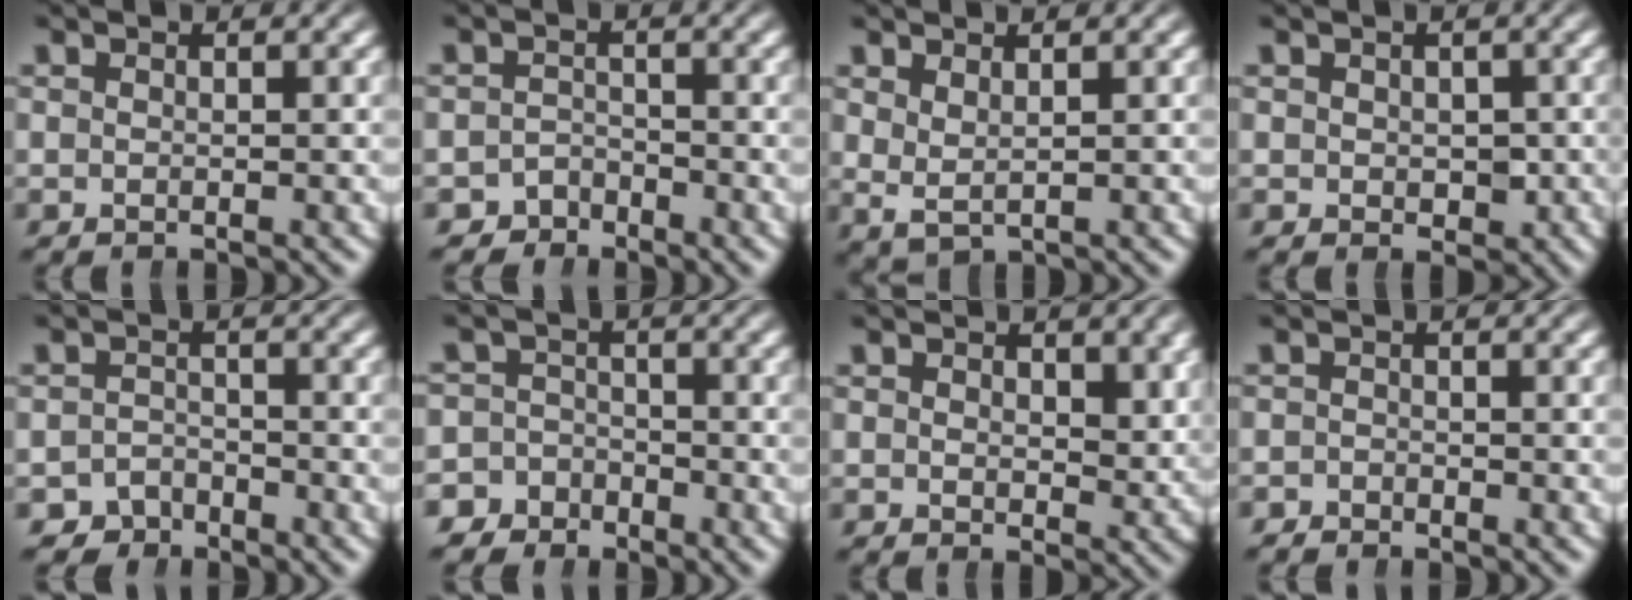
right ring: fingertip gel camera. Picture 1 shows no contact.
{"total": 2.9, "force": [-2.6, 1.3, -0.3], "torque": [0.012, -0.013, -0.043]}
{"total": 1.7, "force": [0.9, 0.8, 1.2], "torque": [-0.029, -0.012, 0.034]}
{"total": 1.5, "force": [-0.5, 1.3, 0.6], "torque": [-0.002, -0.012, 0.002]}
{"total": 3.6, "force": [-3.1, 1.8, -0.2], "torque": [0.015, -0.013, -0.055]}
{"total": 5.7, "force": [-3.9, 4.1, 0.4], "torque": [0.003, -0.015, -0.073]}
{"total": 1.7, "force": [0.8, 0.9, 1.1], "torque": [-0.010, -0.015, 0.020]}
{"total": 1.2, "force": [-1.1, 0.0, -0.5], "torque": [0.017, -0.010, -0.018]}